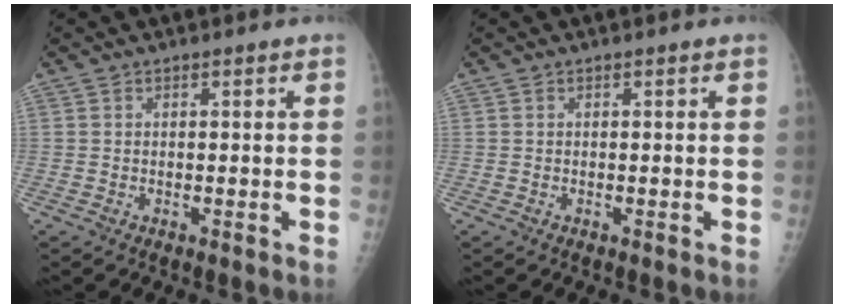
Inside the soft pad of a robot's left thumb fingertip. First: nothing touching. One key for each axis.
{"total": 0.0}